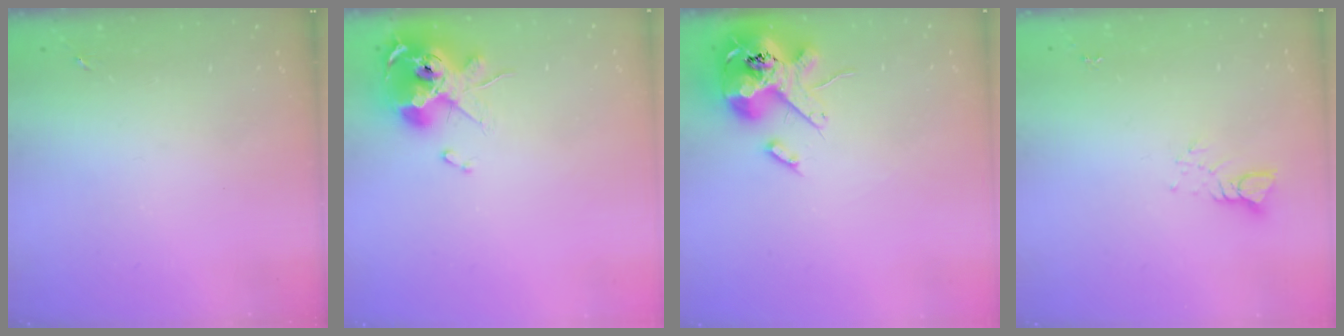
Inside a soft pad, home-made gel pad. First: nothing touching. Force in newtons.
{"total": 13.0, "press": 12.9, "slide": 1.8}
{"total": 15.3, "press": 15.1, "slide": 2.5}
{"total": 3.8, "press": 3.8, "slide": 0.3}